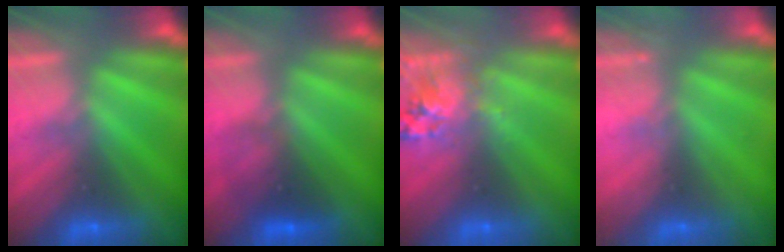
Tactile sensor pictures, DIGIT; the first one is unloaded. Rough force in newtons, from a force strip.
{"total": 2.9}
{"total": 2.8}
{"total": 2.2}